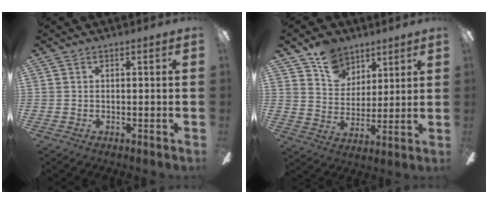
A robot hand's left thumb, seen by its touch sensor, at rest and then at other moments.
{"total": 11.4, "force": [7.8, 7.8, 2.9], "torque": [-0.053, -0.038, 0.150]}